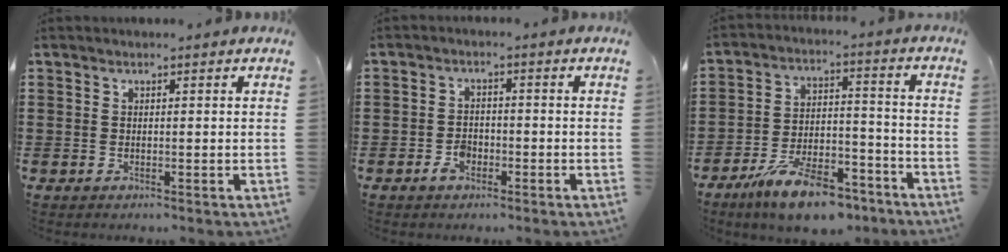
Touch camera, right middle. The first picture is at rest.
{"total": 2.7, "force": [-1.6, 1.6, 1.6], "torque": [-0.030, 0.003, -0.032]}
{"total": 11.1, "force": [-8.7, 3.0, 6.2], "torque": [-0.116, 0.029, -0.166]}